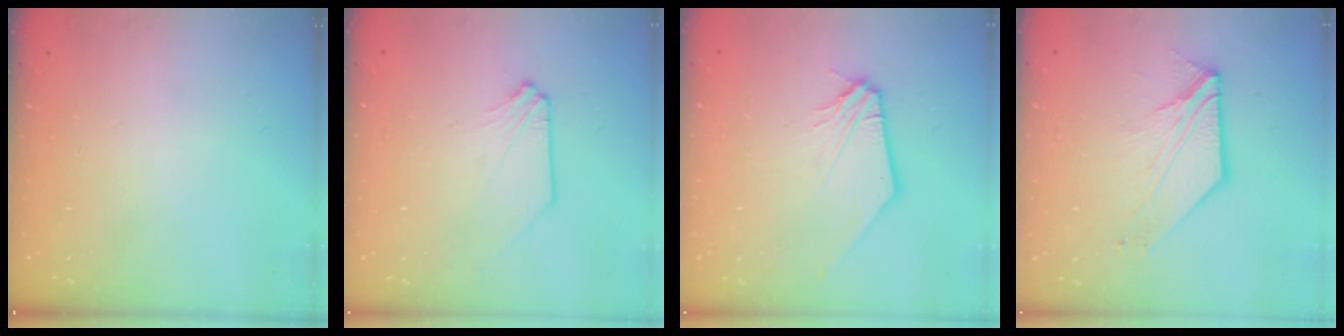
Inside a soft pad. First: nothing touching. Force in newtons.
{"total": 0.0}
{"total": 2.4, "press": 2.3, "slide": 0.4}
{"total": 7.2, "press": 7.1, "slide": 0.9}